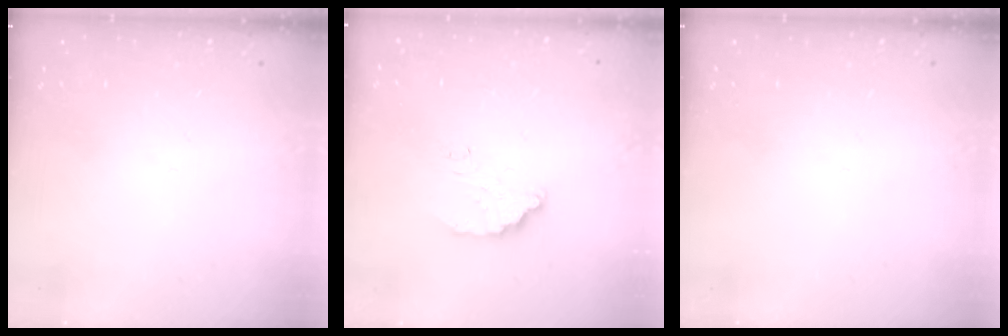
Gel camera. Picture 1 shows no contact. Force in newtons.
{"total": 4.9, "press": 4.9, "slide": 0.3}
{"total": 0.0}